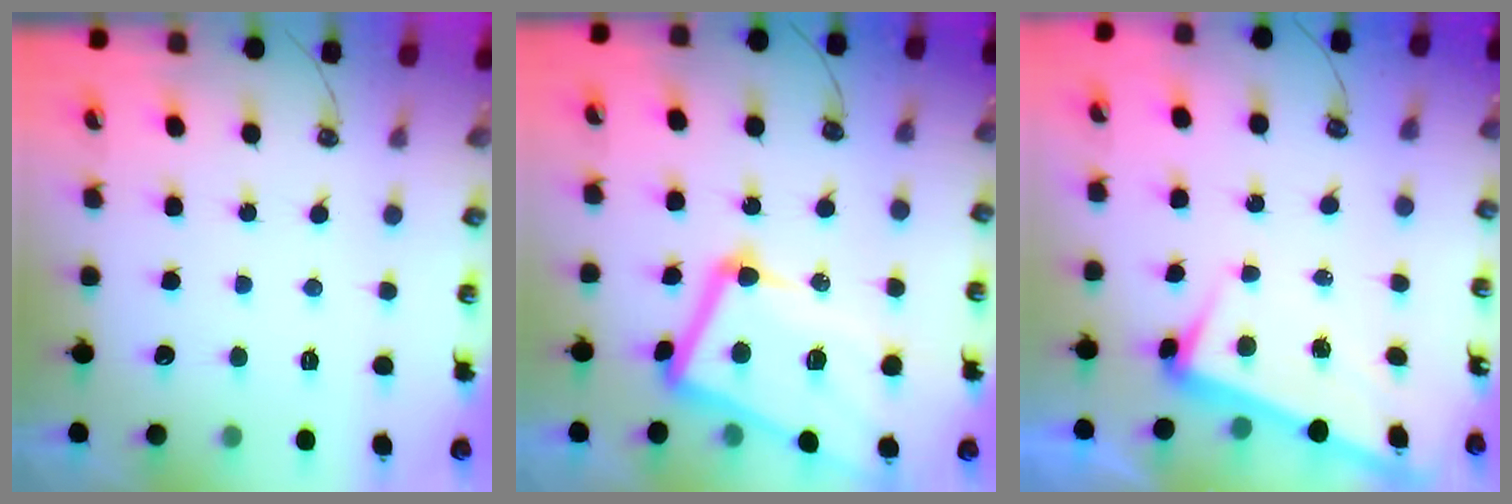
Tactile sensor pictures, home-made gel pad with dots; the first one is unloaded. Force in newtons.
{"total": 15.0, "press": 14.8, "slide": 2.7}
{"total": 3.0, "press": 2.9, "slide": 0.8}